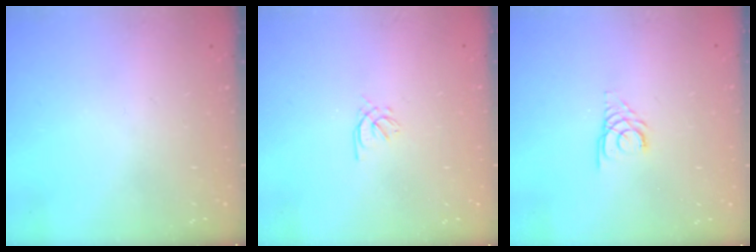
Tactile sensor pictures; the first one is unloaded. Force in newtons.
{"total": 0.9, "press": 0.8, "slide": 0.5}
{"total": 2.7, "press": 2.7, "slide": 0.3}